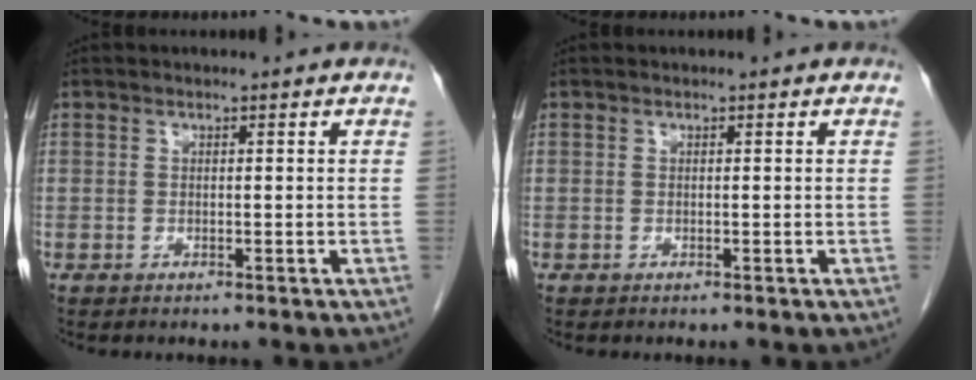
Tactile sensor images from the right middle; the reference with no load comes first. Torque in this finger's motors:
{"motor_torque": [0.26, 0.05, 0.01, 0.00]}